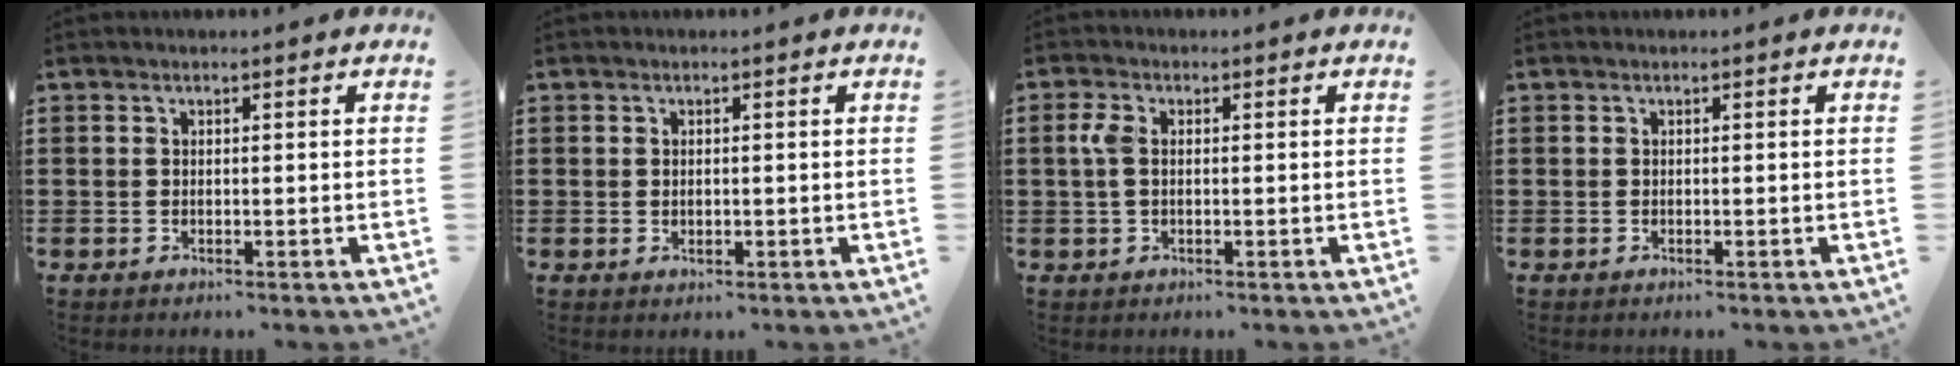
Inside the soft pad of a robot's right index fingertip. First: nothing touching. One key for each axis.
{"total": 0.7, "fx": 0.2, "fy": 0.5, "fz": 0.4, "tx": -0.009, "ty": 0.004, "tz": 0.003}
{"total": 2.9, "fx": 0.2, "fy": 1.6, "fz": 2.5, "tx": -0.067, "ty": 0.002, "tz": -0.002}
{"total": 0.0}